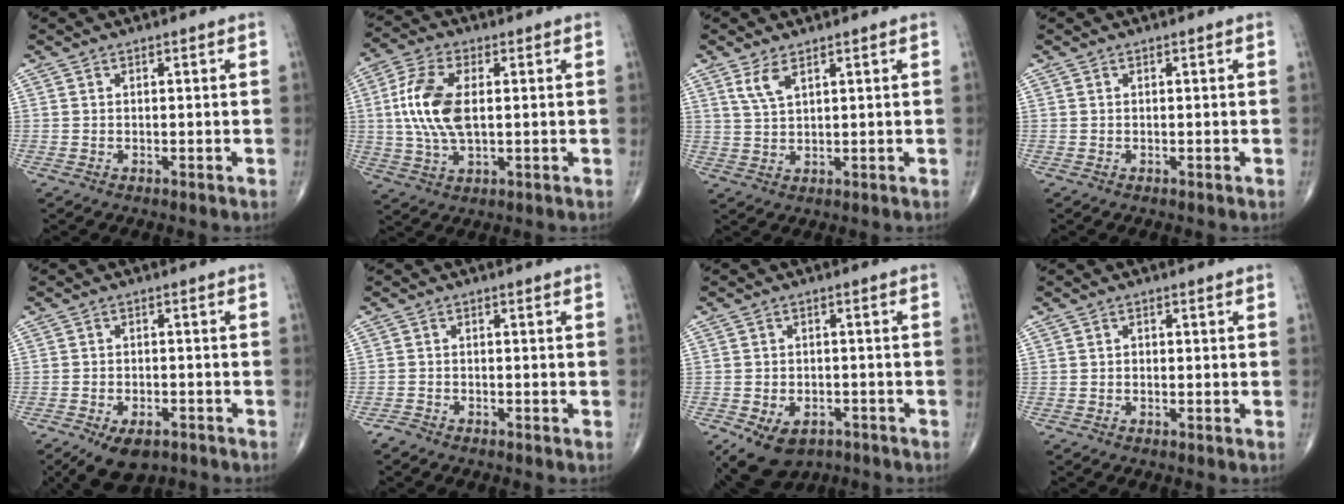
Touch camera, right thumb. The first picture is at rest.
{"total": 11.7, "force": [1.1, 5.8, 10.1], "torque": [-0.218, 0.004, 0.022]}
{"total": 3.8, "force": [2.3, 1.4, 2.8], "torque": [-0.056, -0.008, 0.053]}
{"total": 0.0}
{"total": 8.1, "force": [-5.2, 4.3, 4.5], "torque": [-0.062, 0.011, -0.079]}
{"total": 1.4, "force": [-1.3, 0.5, 0.2], "torque": [-0.009, -0.001, -0.028]}
{"total": 10.1, "force": [-5.5, 6.8, 5.0], "torque": [-0.082, 0.024, -0.073]}
{"total": 0.7, "force": [-0.1, 0.6, 0.4], "torque": [-0.001, 0.002, -0.003]}